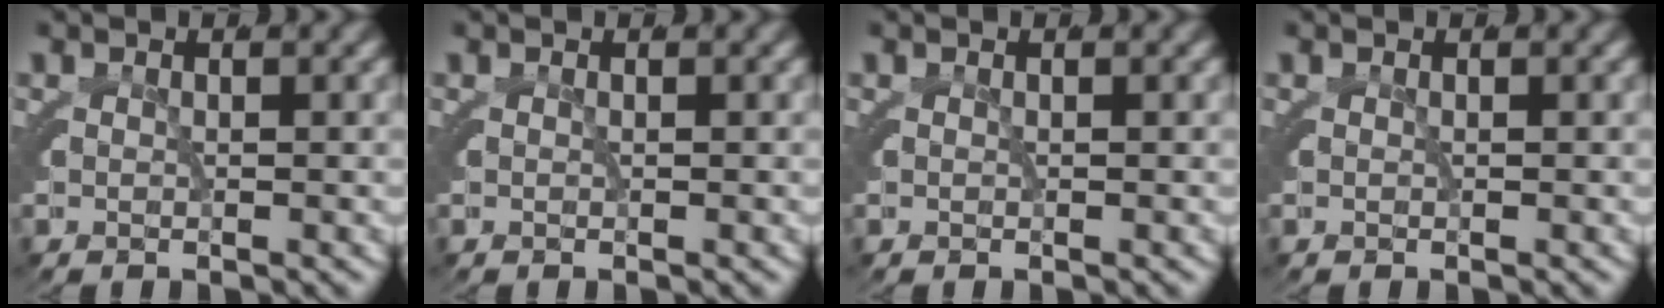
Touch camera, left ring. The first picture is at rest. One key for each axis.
{"total": 0.0}
{"total": 0.0}
{"total": 0.0}